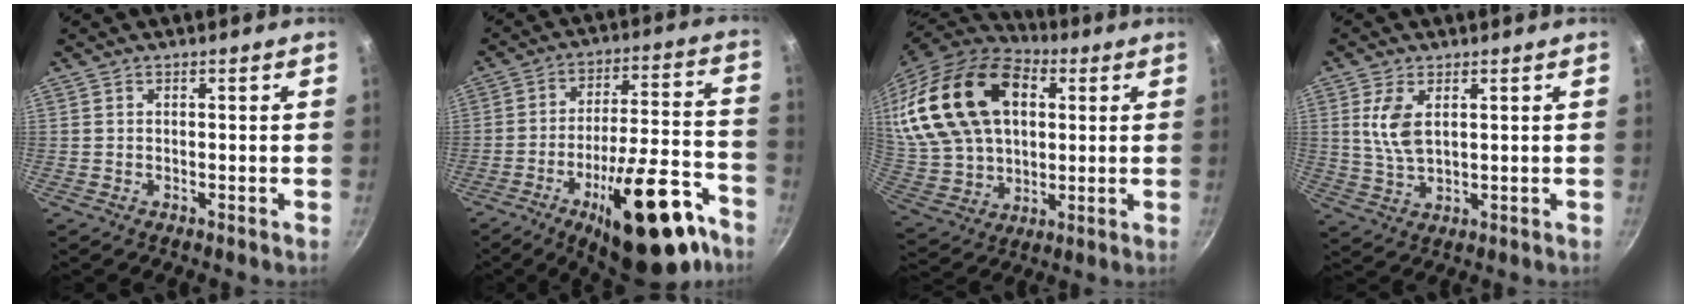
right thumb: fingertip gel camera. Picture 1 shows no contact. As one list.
[{"total": 23.4, "force": [-13.0, 8.3, 17.6], "torque": [-0.210, 0.075, -0.188]}, {"total": 28.5, "force": [8.1, 18.7, 19.9], "torque": [-0.389, 0.003, 0.151]}, {"total": 6.5, "force": [1.9, 3.3, 5.2], "torque": [-0.103, -0.011, 0.042]}]